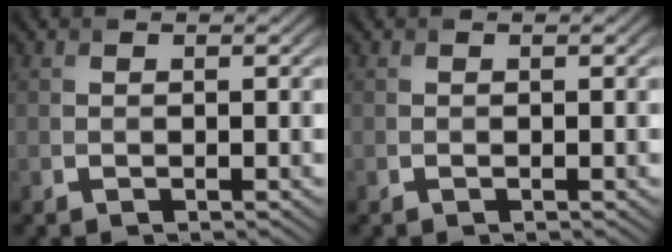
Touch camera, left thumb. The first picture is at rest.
{"total": 0.0}